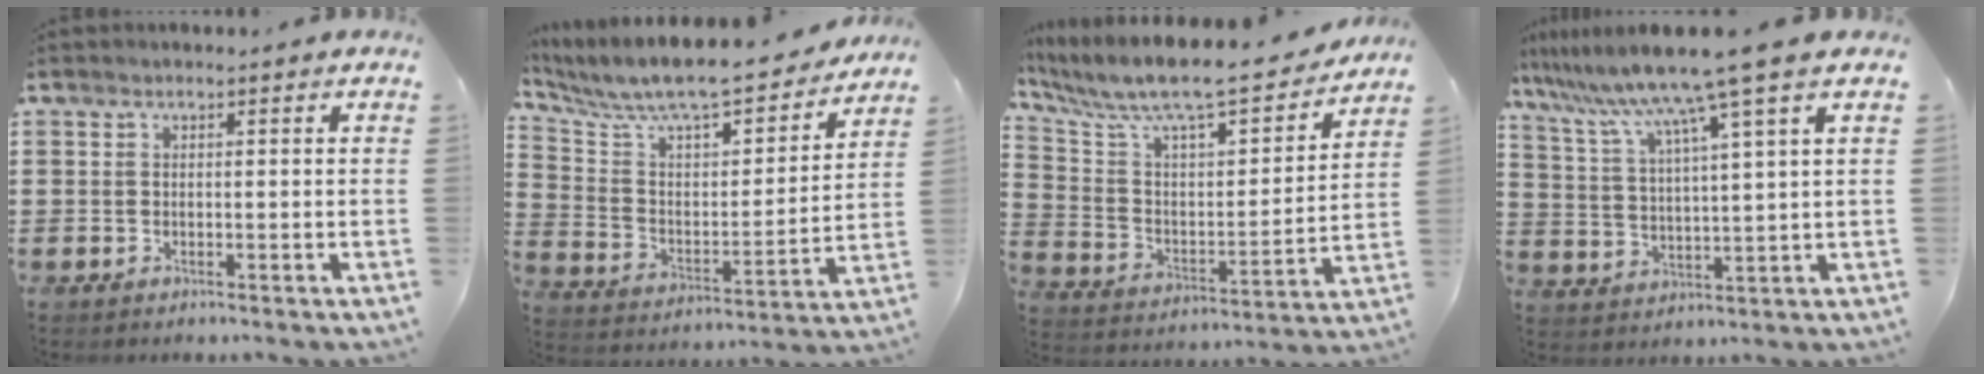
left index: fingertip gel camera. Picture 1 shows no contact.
{"total": 8.5, "force": [7.8, 1.2, 3.1], "torque": [-0.100, -0.062, 0.128]}
{"total": 9.0, "force": [7.9, 1.5, 4.2], "torque": [-0.120, -0.064, 0.128]}
{"total": 9.9, "force": [7.7, -1.2, 6.1], "torque": [-0.147, -0.039, 0.123]}